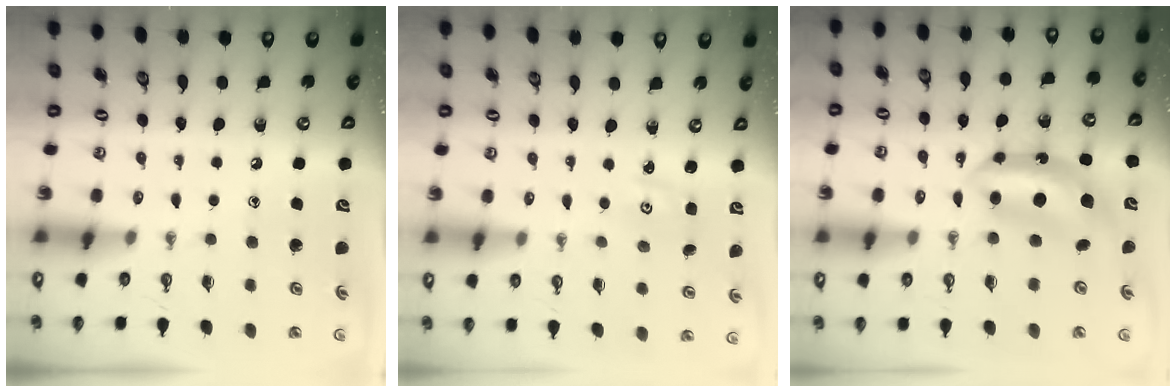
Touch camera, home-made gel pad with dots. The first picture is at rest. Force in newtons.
{"total": 1.1, "press": 1.1, "slide": 0.3}
{"total": 7.2, "press": 7.2, "slide": 0.3}